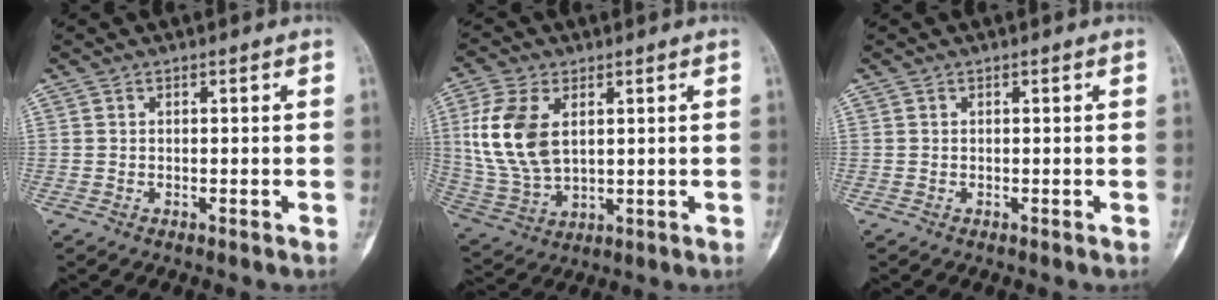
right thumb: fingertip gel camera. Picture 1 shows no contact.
{"total": 13.0, "force": [3.2, 7.7, 10.0], "torque": [-0.209, -0.009, 0.072]}
{"total": 0.0}